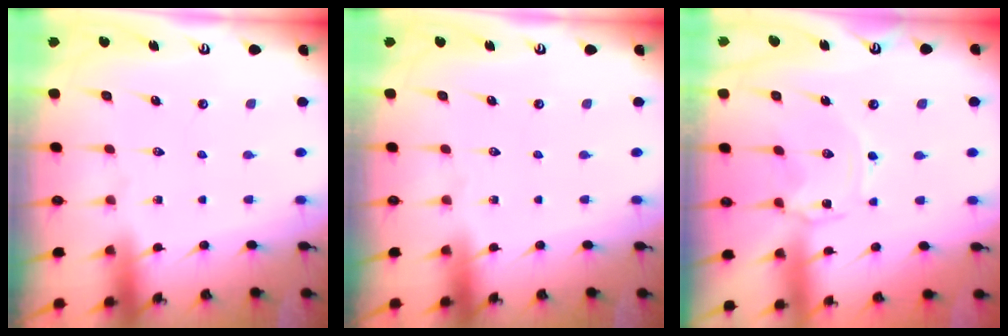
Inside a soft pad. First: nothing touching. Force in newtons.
{"total": 0.0}
{"total": 0.6, "press": 0.6, "slide": 0.1}